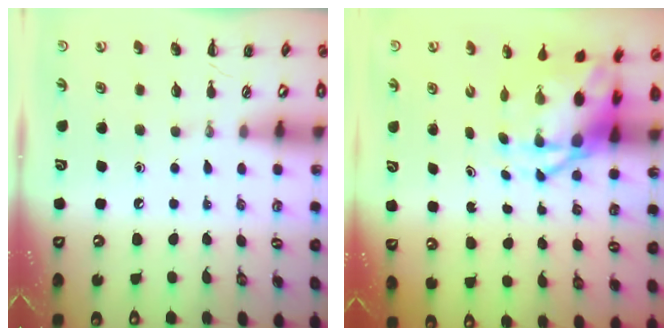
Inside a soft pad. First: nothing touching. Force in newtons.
{"total": 7.0, "press": 6.8, "slide": 1.9}